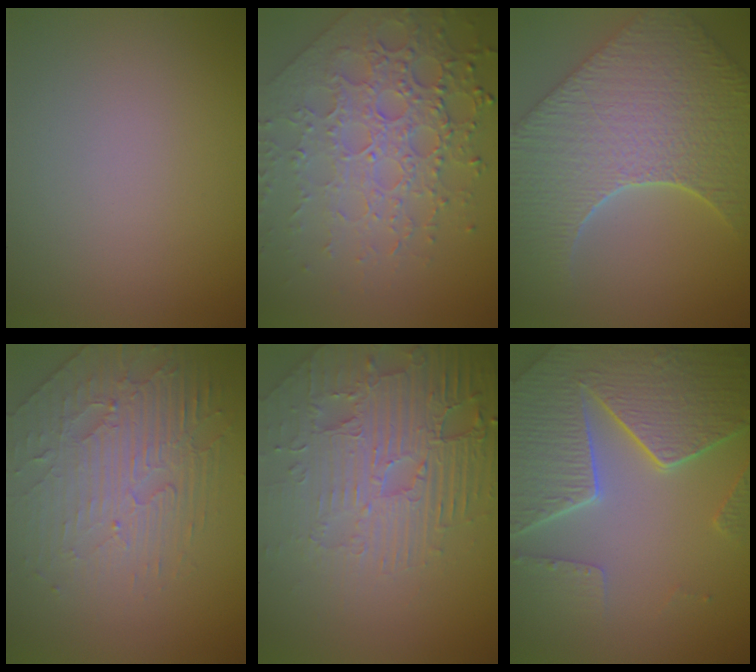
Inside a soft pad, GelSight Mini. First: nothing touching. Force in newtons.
{"total": 7.8, "press": 5.6, "slide": 5.5}
{"total": 9.2, "press": 7.4, "slide": 5.5}
{"total": 4.1, "press": 3.7, "slide": 1.8}
{"total": 5.5, "press": 5.0, "slide": 2.4}
{"total": 8.3, "press": 6.1, "slide": 5.6}